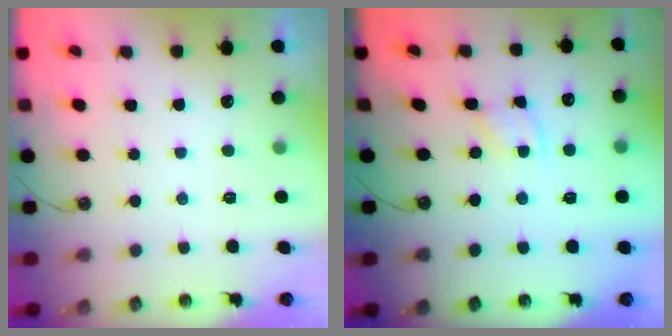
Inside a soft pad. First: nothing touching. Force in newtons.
{"total": 1.9, "press": 1.9, "slide": 0.3}